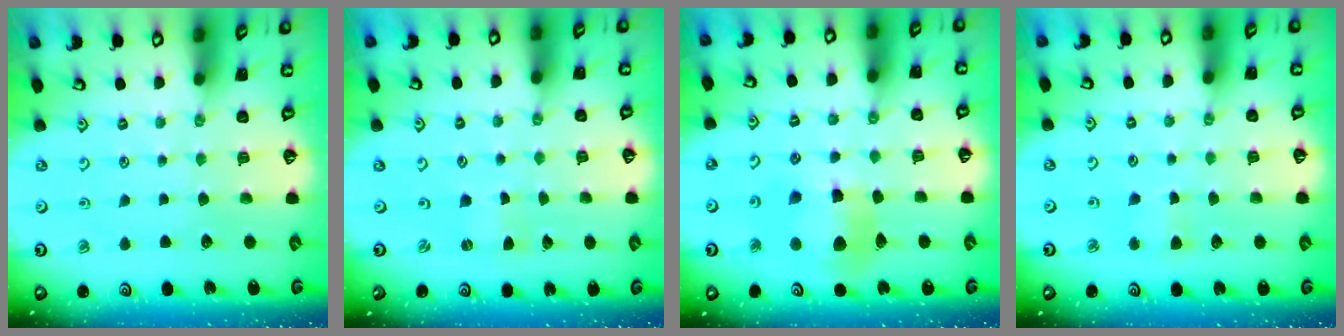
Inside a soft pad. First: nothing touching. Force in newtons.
{"total": 0.0}
{"total": 11.2, "press": 11.0, "slide": 1.7}
{"total": 2.8, "press": 2.8, "slide": 0.5}